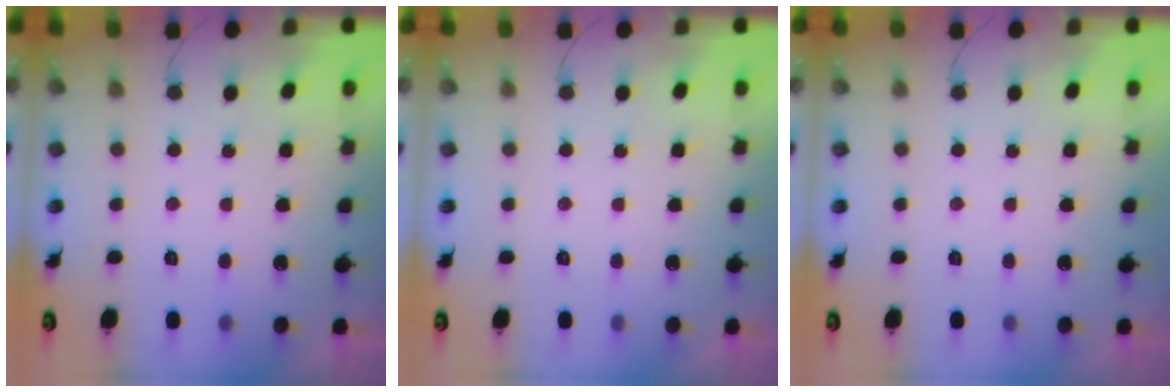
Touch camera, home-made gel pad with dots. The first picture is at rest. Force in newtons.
{"total": 0.0}
{"total": 0.0}